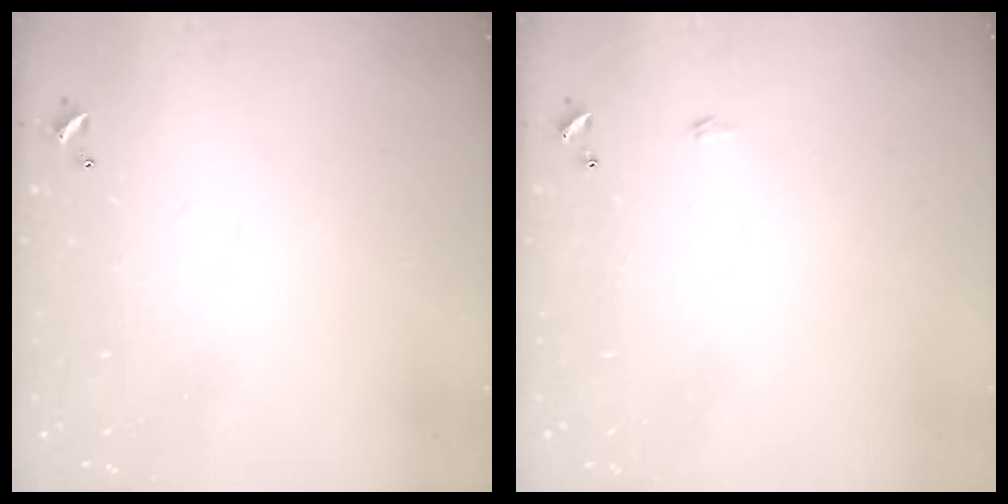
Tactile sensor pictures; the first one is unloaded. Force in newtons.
{"total": 0.6, "press": 0.6, "slide": 0.2}